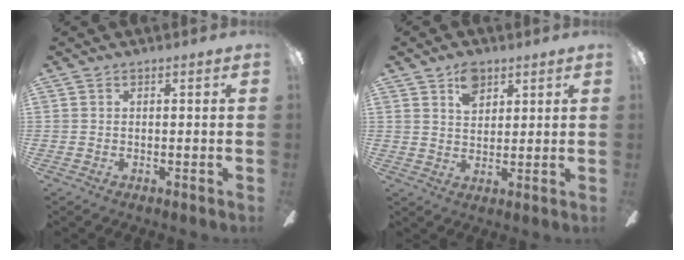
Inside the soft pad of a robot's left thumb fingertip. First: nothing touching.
{"total": 6.3, "force": [3.8, 4.0, 3.1], "torque": [-0.041, -0.003, 0.066]}